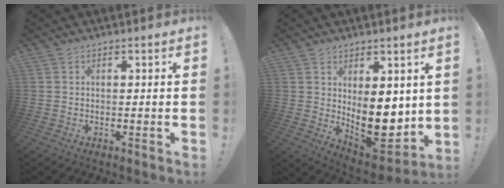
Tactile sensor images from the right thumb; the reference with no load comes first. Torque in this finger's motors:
{"motor_torque": [1.39, 2.77, 0.82, -0.32, 0.08]}